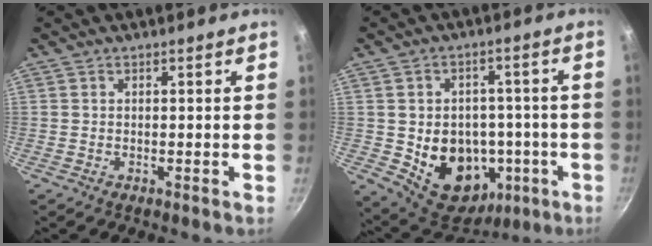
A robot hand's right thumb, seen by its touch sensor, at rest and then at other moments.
{"total": 15.9, "force": [-3.7, 11.9, 10.0], "torque": [-0.113, 0.020, -0.030]}